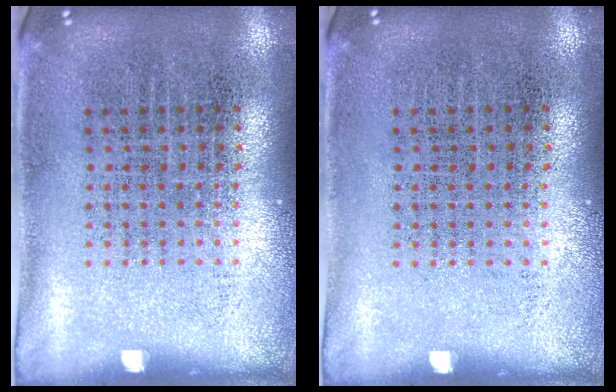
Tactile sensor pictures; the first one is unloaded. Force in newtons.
{"total": 0.0}